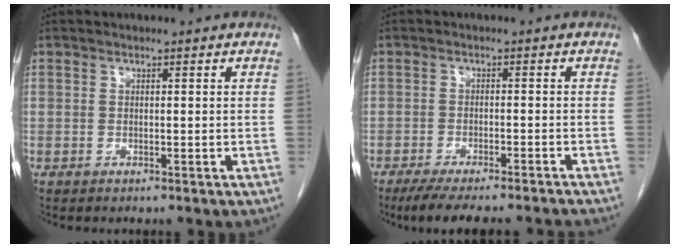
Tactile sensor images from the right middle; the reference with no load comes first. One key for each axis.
{"total": 12.3, "fx": -10.9, "fy": 0.7, "fz": 5.7, "tx": -0.074, "ty": -0.016, "tz": -0.150}